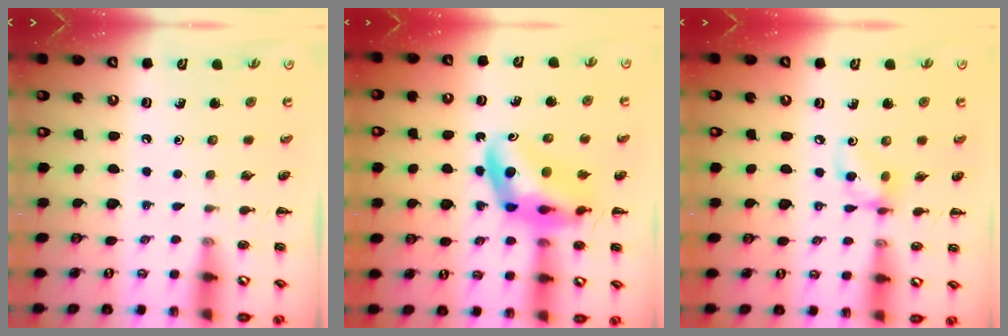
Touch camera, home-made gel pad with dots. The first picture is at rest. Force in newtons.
{"total": 12.4, "press": 11.9, "slide": 3.4}
{"total": 7.4, "press": 7.4, "slide": 0.4}